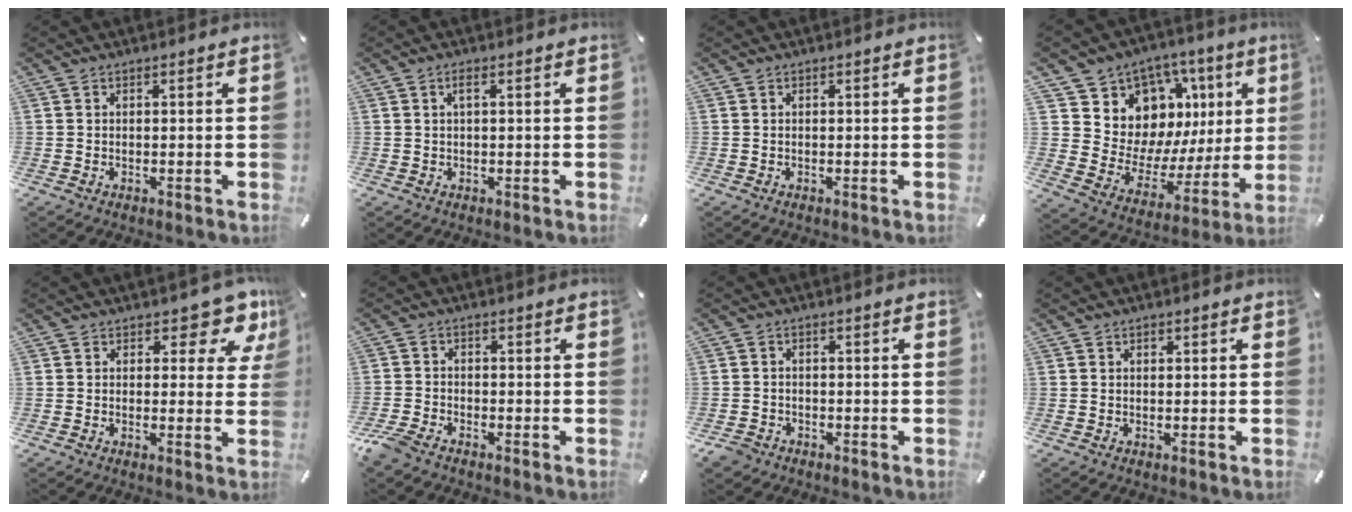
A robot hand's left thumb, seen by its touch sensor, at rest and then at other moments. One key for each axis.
{"total": 1.7, "fx": 0.4, "fy": 0.4, "fz": 1.6, "tx": -0.032, "ty": 0.003, "tz": 0.005}
{"total": 0.0}
{"total": 11.6, "fx": 6.4, "fy": 9.3, "fz": 2.4, "tx": -0.040, "ty": -0.081, "tz": 0.126}
{"total": 7.8, "fx": 4.8, "fy": 4.1, "fz": 4.6, "tx": -0.038, "ty": -0.034, "tz": 0.077}
{"total": 3.4, "fx": -2.9, "fy": 1.3, "fz": 1.3, "tx": -0.040, "ty": 0.008, "tz": -0.059}
{"total": 2.8, "fx": -1.8, "fy": 1.9, "fz": 0.7, "tx": -0.017, "ty": 0.007, "tz": -0.038}
{"total": 0.6, "fx": 0.2, "fy": 0.5, "fz": 0.3, "tx": -0.005, "ty": 0.001, "tz": 0.003}